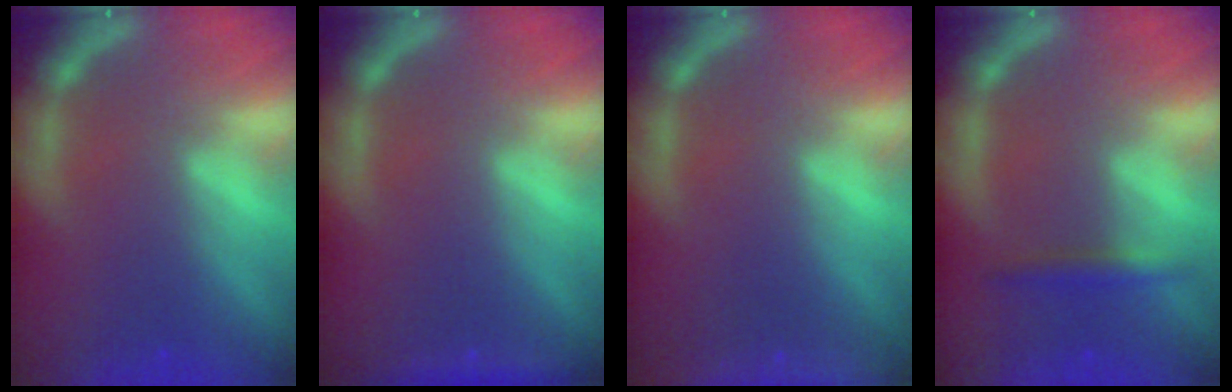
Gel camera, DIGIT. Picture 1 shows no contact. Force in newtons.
{"total": 1.9}
{"total": 9.5}
{"total": 1.9}